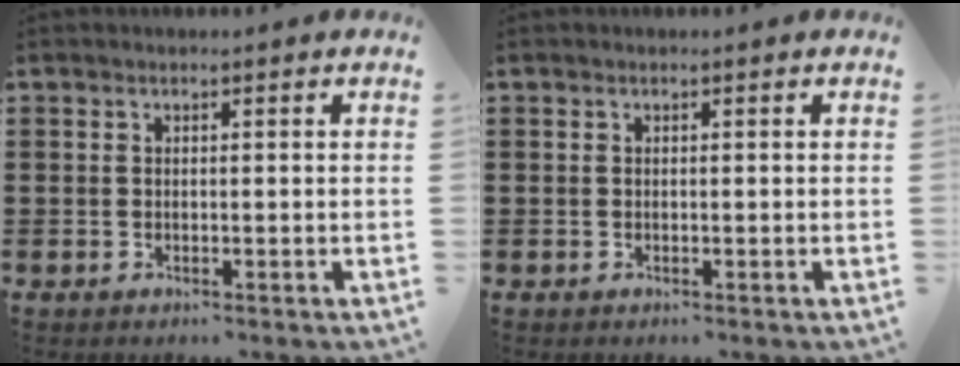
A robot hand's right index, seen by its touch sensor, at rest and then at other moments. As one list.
[{"total": 0.0}]